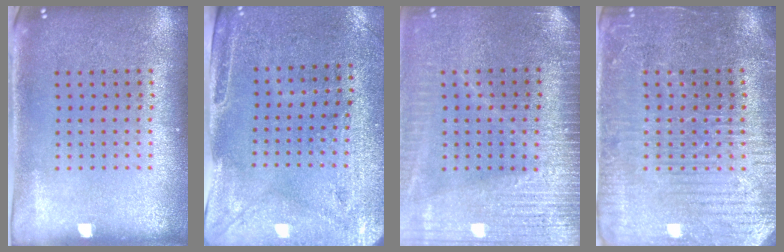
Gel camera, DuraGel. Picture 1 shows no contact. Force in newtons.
{"total": 2.9, "press": 2.5, "slide": 1.5}
{"total": 3.6, "press": 3.2, "slide": 1.7}
{"total": 3.7, "press": 3.5, "slide": 1.1}